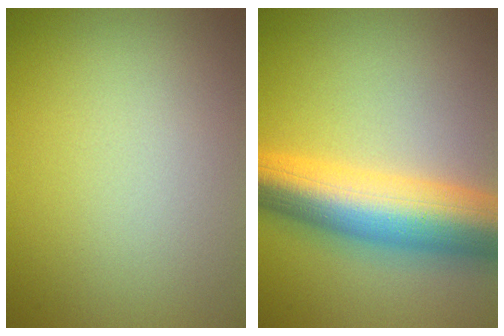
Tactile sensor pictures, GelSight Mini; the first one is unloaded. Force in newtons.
{"total": 11.2, "press": 11.2, "slide": 0.3}